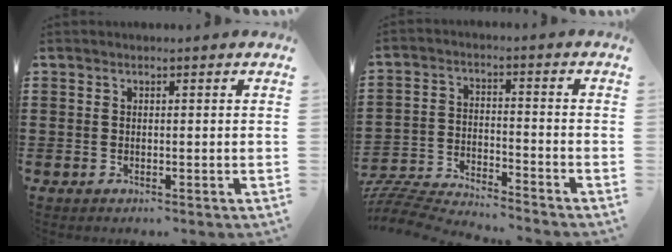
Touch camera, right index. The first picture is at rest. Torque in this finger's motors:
{"motor_torque": [-1.14, 1.01, 0.07, 0.04]}